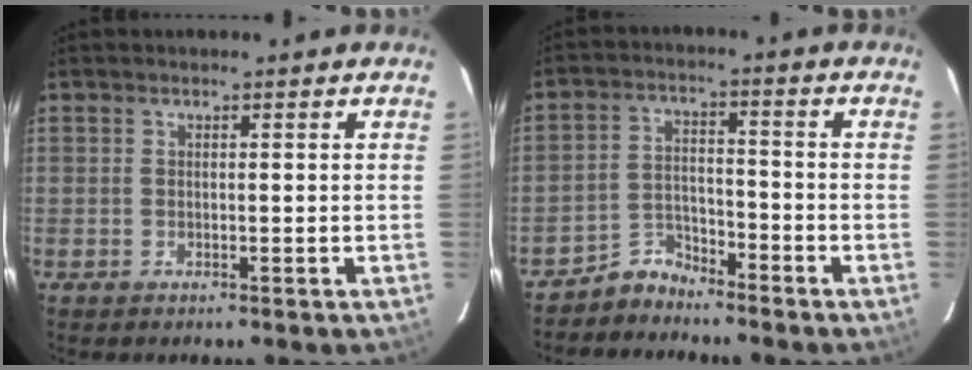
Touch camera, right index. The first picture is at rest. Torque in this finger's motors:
{"motor_torque": [-0.01, -0.06, -0.17, -0.11]}